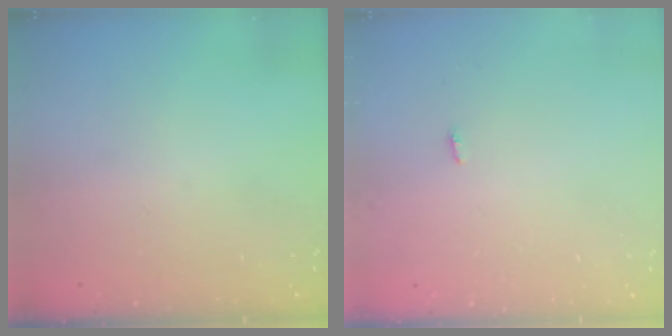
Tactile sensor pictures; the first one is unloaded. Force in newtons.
{"total": 2.8, "press": 1.8, "slide": 2.2}